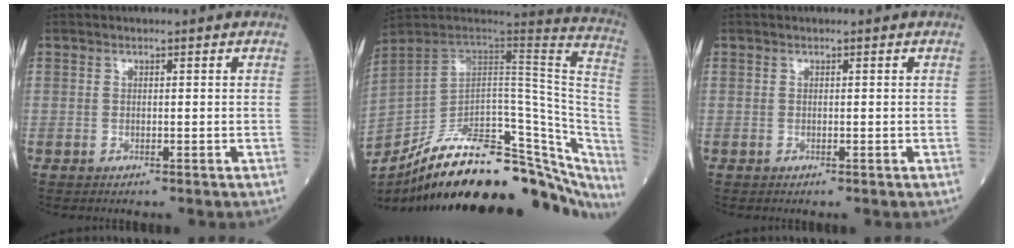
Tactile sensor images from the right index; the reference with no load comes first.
{"total": 32.5, "force": [-25.5, 9.4, 17.9], "torque": [-0.195, -0.018, -0.355]}
{"total": 0.0}